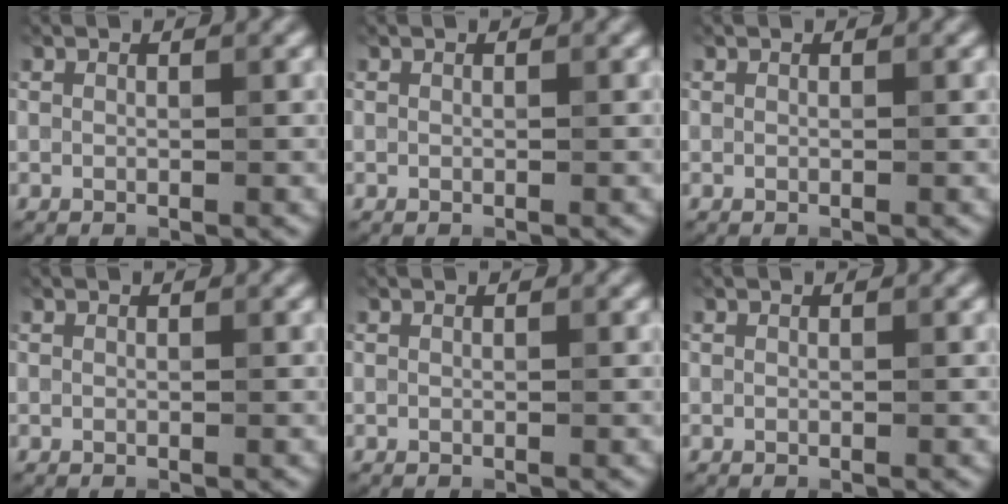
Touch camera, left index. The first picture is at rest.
{"total": 0.0}
{"total": 0.0}
{"total": 0.0}
{"total": 0.0}
{"total": 0.0}